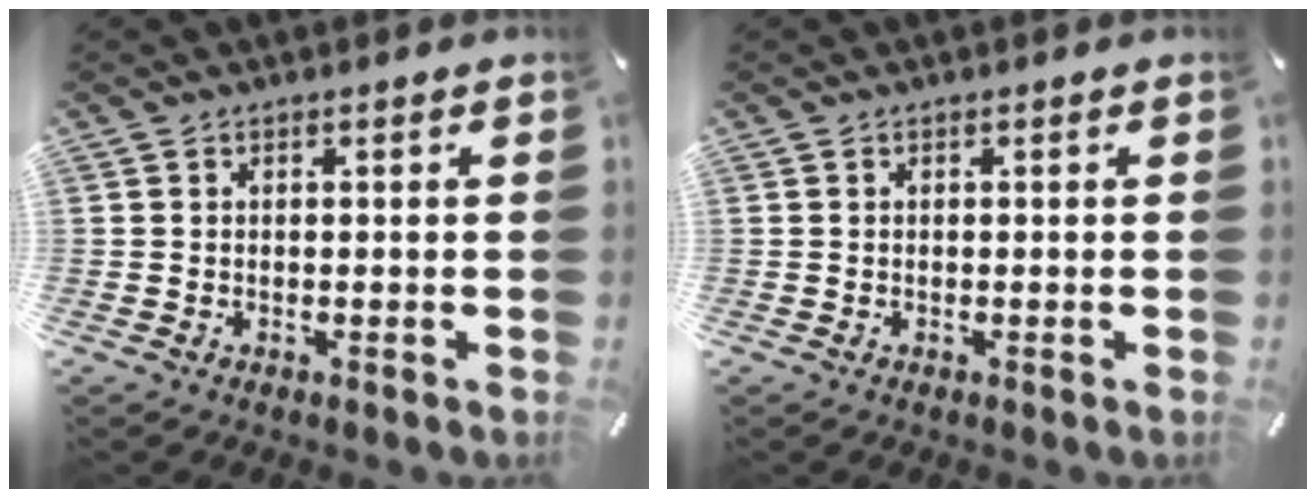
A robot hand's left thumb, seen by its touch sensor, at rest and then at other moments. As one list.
[{"total": 0.0}]